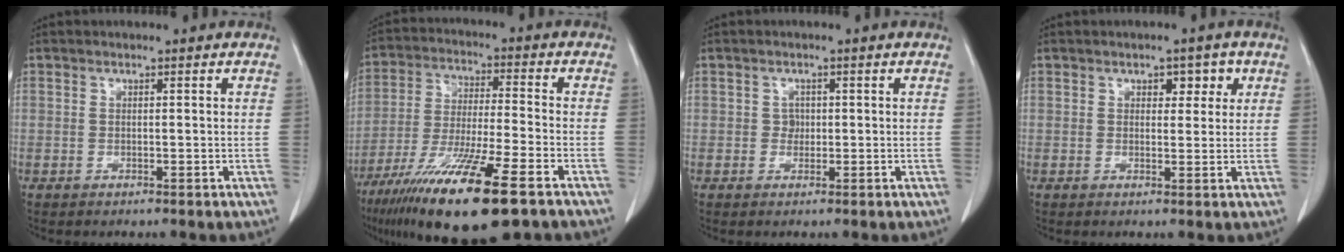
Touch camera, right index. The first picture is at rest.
{"total": 18.2, "force": [-11.3, 1.2, 14.2], "torque": [-0.256, -0.053, -0.198]}
{"total": 1.3, "force": [0.0, 1.2, 0.6], "torque": [-0.006, 0.003, 0.001]}
{"total": 3.1, "force": [1.3, 1.9, 2.1], "torque": [-0.021, 0.008, 0.017]}